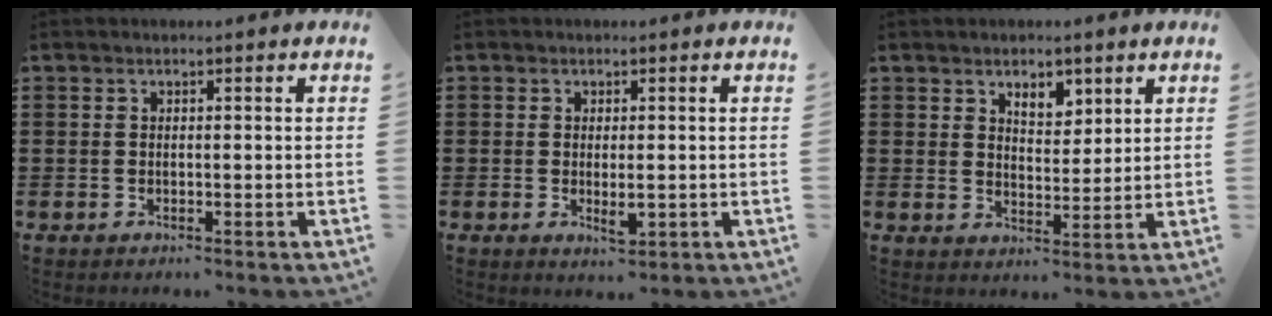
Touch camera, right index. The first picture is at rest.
{"total": 2.5, "force": [-0.4, 0.8, 2.4], "torque": [-0.041, -0.001, -0.006]}
{"total": 4.1, "force": [2.9, 2.2, 1.9], "torque": [-0.030, 0.003, 0.051]}